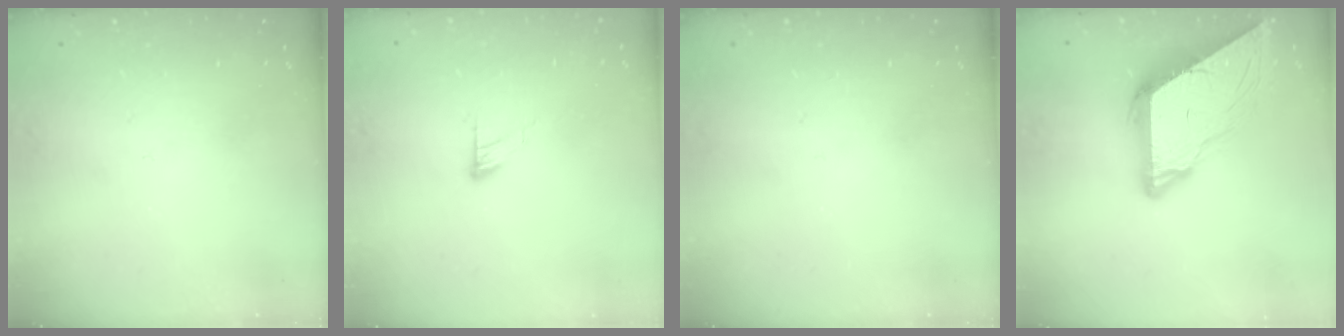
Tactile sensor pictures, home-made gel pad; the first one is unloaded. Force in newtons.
{"total": 6.5, "press": 6.5, "slide": 0.5}
{"total": 0.0}
{"total": 9.3, "press": 9.2, "slide": 0.8}